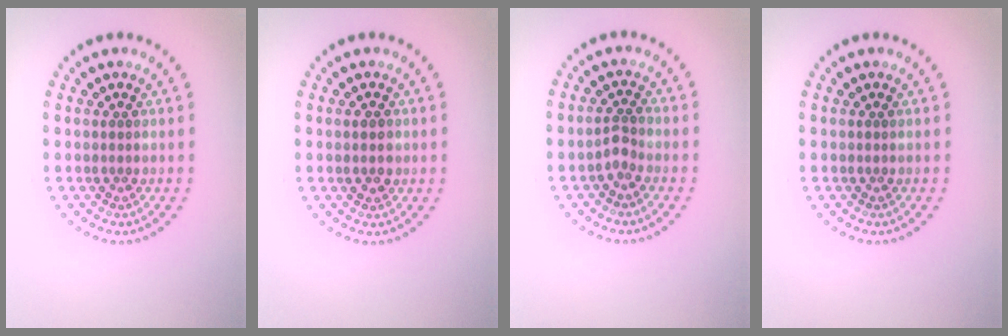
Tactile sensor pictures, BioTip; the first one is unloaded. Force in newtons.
{"total": 1.5, "press": 1.4, "slide": 0.1}
{"total": 1.4, "press": 1.1, "slide": 0.8}
{"total": 0.0}